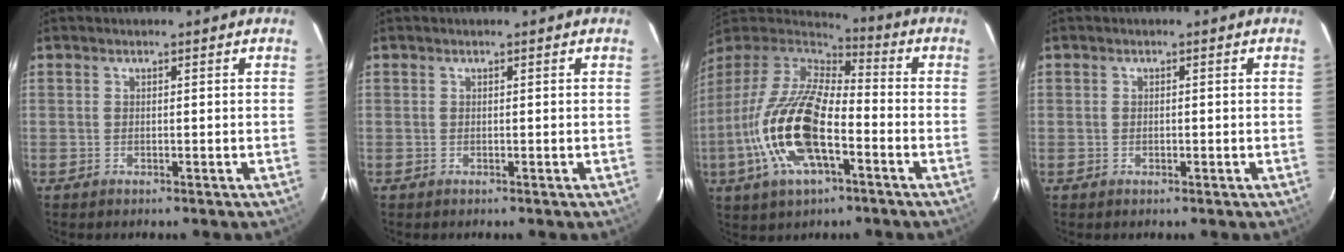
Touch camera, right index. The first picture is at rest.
{"total": 0.0}
{"total": 20.2, "force": [-6.5, 8.4, 17.2], "torque": [-0.362, -0.023, -0.129]}
{"total": 0.6, "force": [-0.1, 0.6, 0.2], "torque": [-0.002, 0.001, -0.002]}